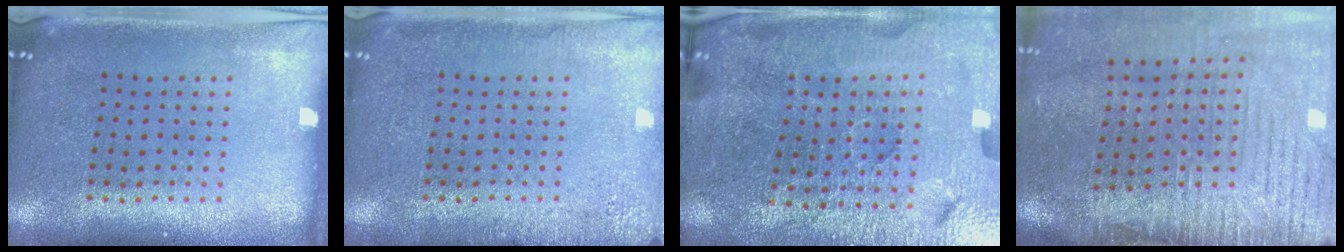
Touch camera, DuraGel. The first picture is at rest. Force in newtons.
{"total": 2.3, "press": 2.2, "slide": 0.3}
{"total": 5.2, "press": 4.9, "slide": 1.7}
{"total": 4.4, "press": 3.8, "slide": 2.2}